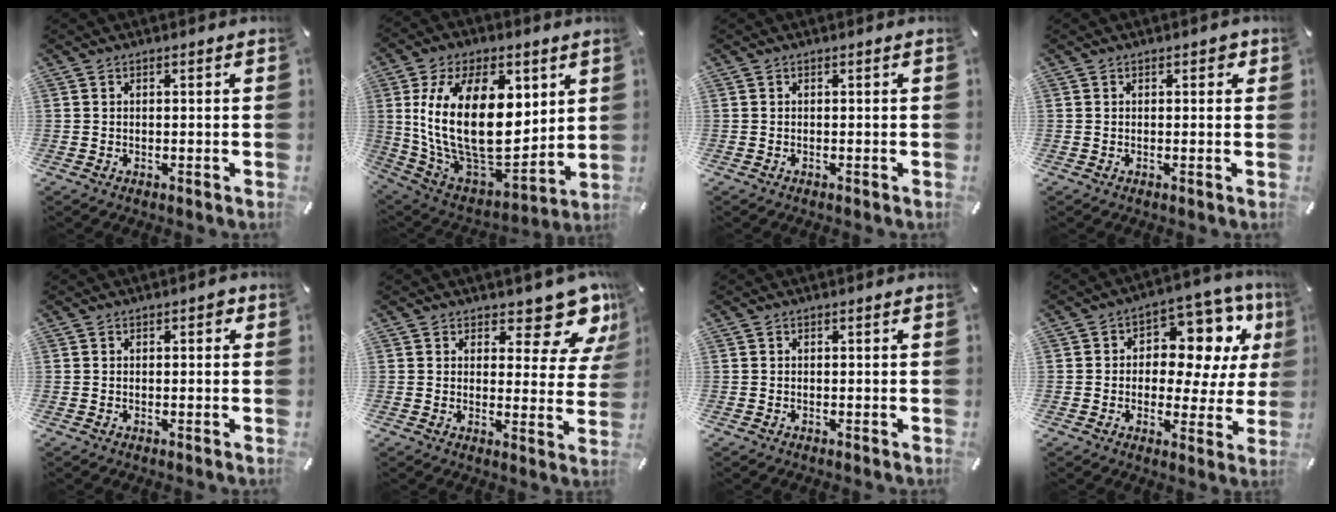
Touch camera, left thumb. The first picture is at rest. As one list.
[{"total": 27.1, "force": [5.8, 15.9, 21.1], "torque": [-0.411, -0.039, 0.105]}, {"total": 0.0}, {"total": 1.5, "force": [0.7, 0.9, 0.9], "torque": [-0.004, -0.001, 0.008]}, {"total": 1.5, "force": [0.3, 0.8, 1.2], "torque": [-0.006, -0.001, 0.000]}, {"total": 11.4, "force": [8.6, 4.5, 6.0], "torque": [-0.054, -0.077, 0.144]}, {"total": 0.0}, {"total": 12.7, "force": [5.0, 8.3, 8.2], "torque": [-0.106, -0.041, 0.086]}]